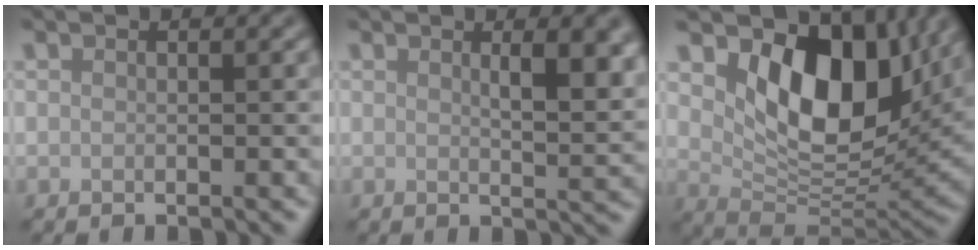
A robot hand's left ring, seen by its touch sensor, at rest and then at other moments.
{"total": 4.6, "force": [1.6, 1.4, 4.0], "torque": [-0.047, 0.000, 0.027]}
{"total": 10.2, "force": [3.5, 6.2, 7.3], "torque": [-0.109, -0.022, 0.063]}